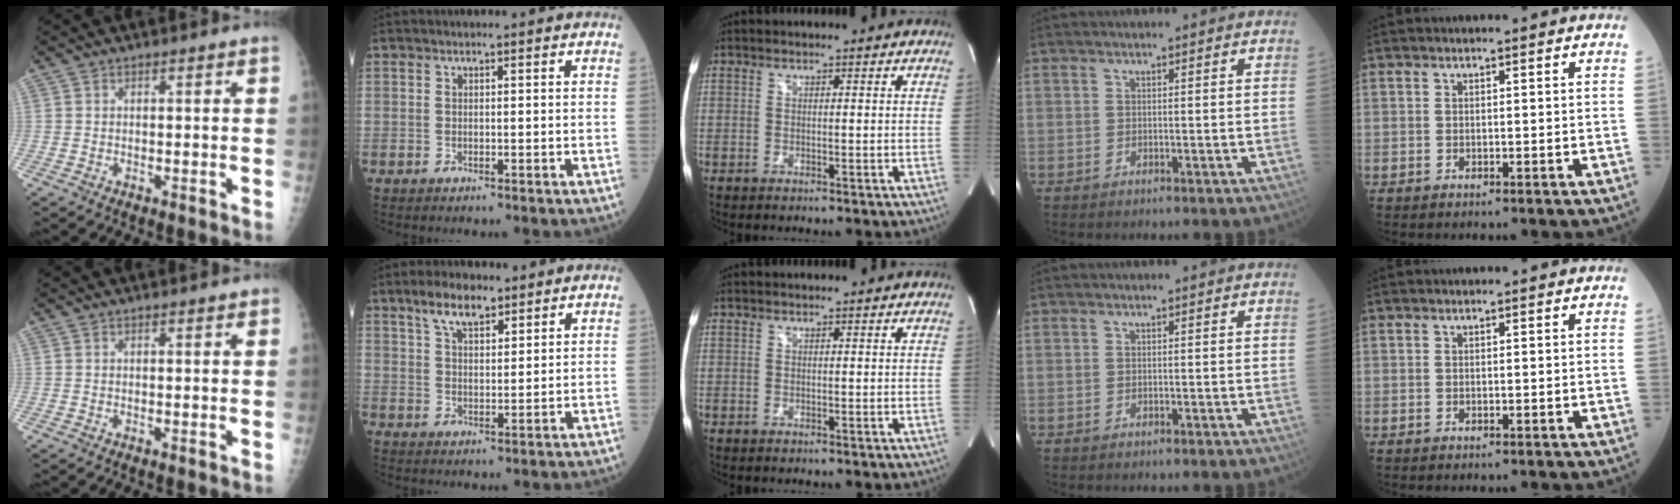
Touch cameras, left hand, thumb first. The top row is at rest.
{"thumb": {"total": 0.6, "force": [0.4, 0.2, 0.4], "torque": [-0.006, 0.000, 0.003]}, "index": {"total": 6.1, "force": [4.4, 2.3, 3.5], "torque": [-0.069, 0.009, 0.081]}}